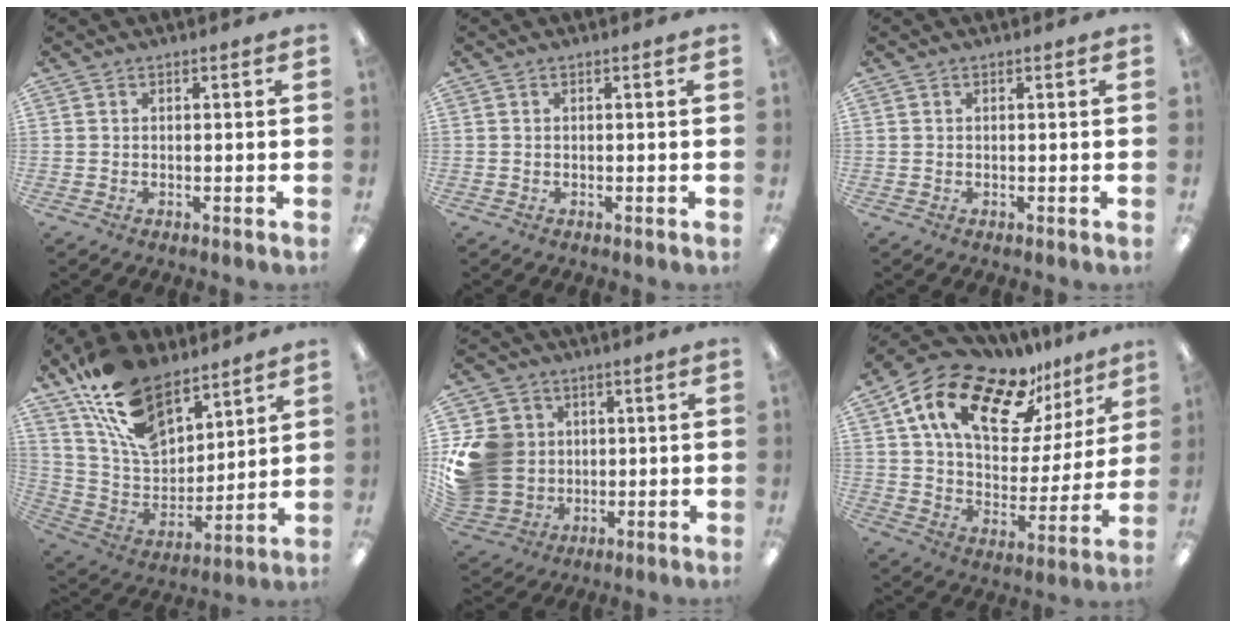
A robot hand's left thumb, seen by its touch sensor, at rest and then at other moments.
{"total": 0.0}
{"total": 0.0}
{"total": 19.6, "force": [13.4, 10.0, 10.1], "torque": [-0.204, -0.065, 0.251]}
{"total": 14.8, "force": [1.8, 13.3, 6.2], "torque": [-0.151, 0.006, 0.041]}
{"total": 19.6, "force": [13.5, 9.4, 10.6], "torque": [-0.196, -0.081, 0.238]}